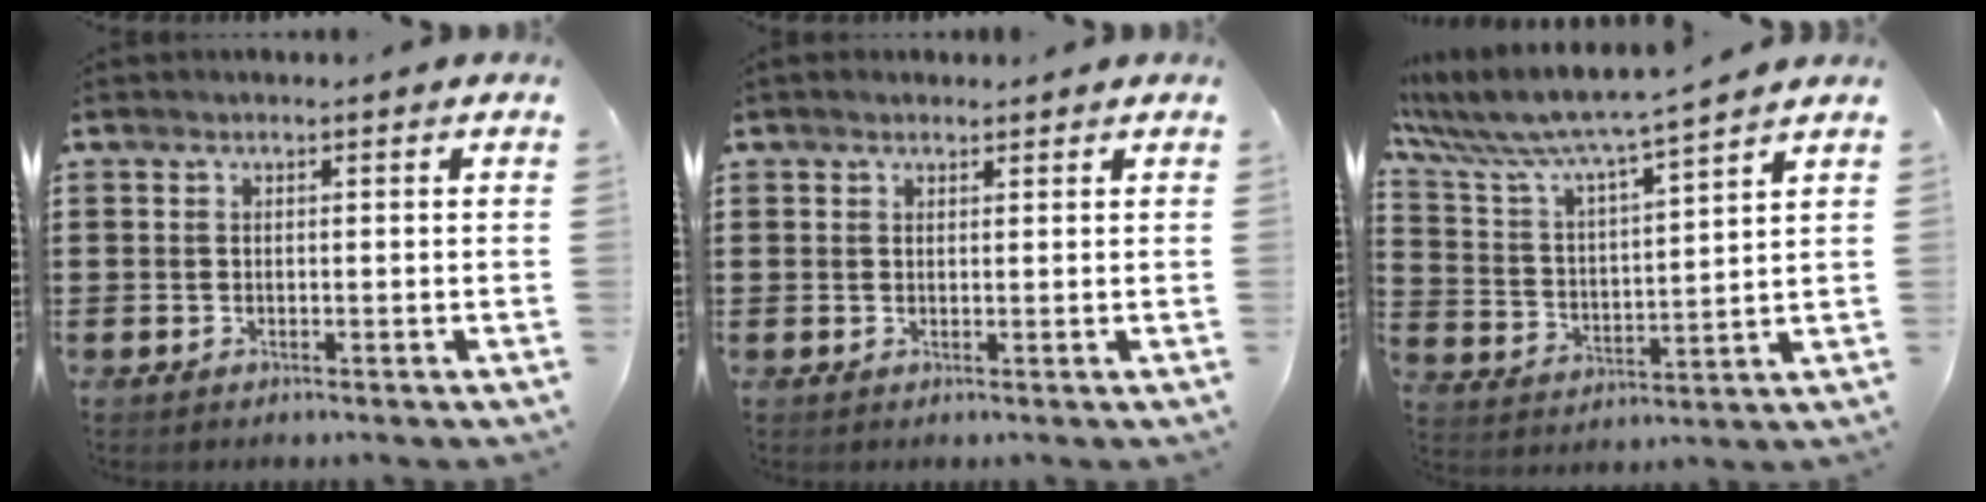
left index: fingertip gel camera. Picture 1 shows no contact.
{"total": 0.9, "force": [0.8, 0.3, 0.1], "torque": [-0.004, 0.002, 0.015]}
{"total": 7.0, "force": [6.4, 0.1, 2.8], "torque": [-0.086, -0.042, 0.103]}